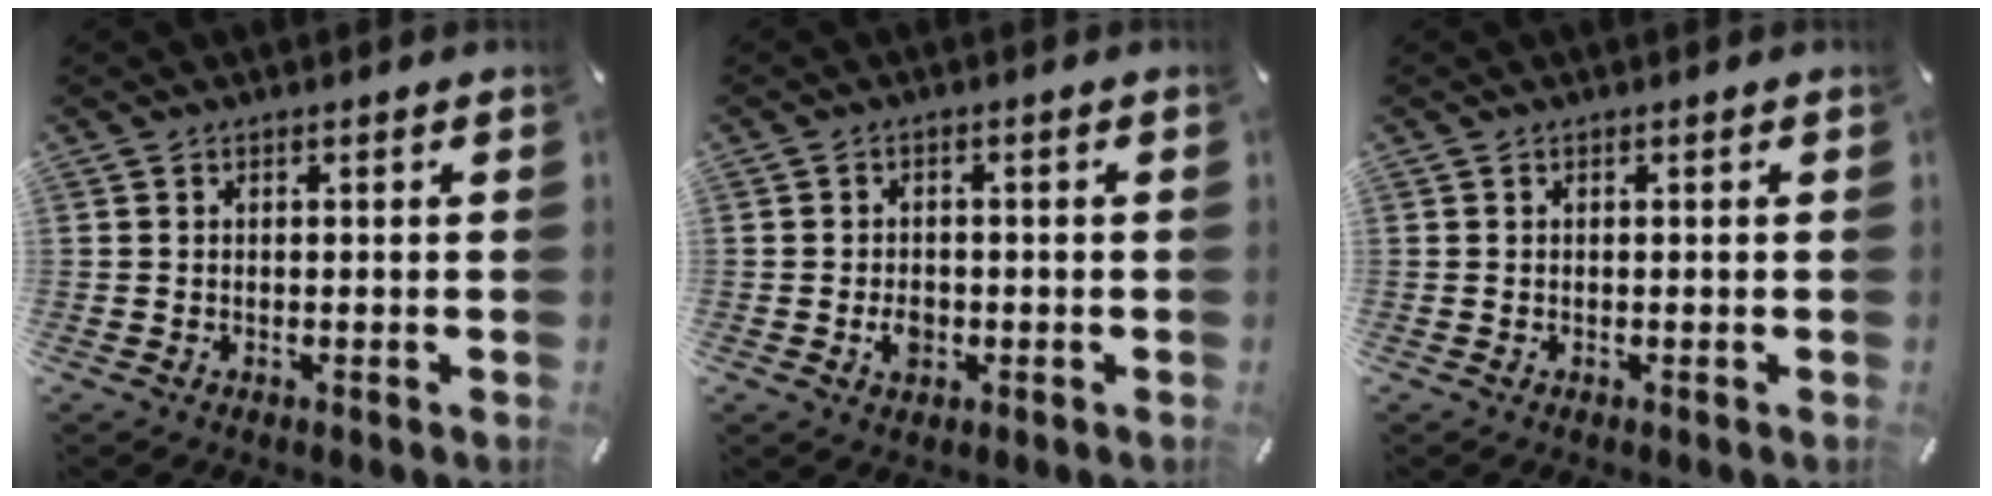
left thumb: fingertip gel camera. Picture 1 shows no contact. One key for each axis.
{"total": 3.7, "fx": -1.0, "fy": 2.8, "fz": 2.3, "tx": -0.046, "ty": 0.003, "tz": -0.018}
{"total": 0.0}